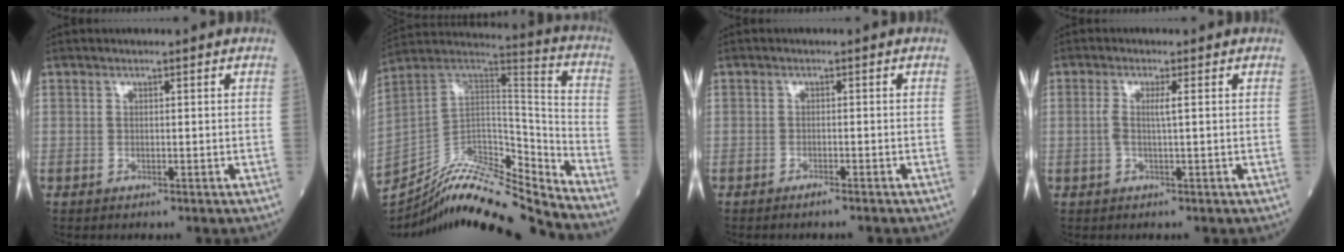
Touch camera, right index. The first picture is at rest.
{"total": 19.4, "force": [-18.6, 0.9, 5.5], "torque": [-0.097, 0.043, -0.314]}
{"total": 1.6, "force": [-1.3, -0.1, 0.8], "torque": [-0.014, -0.001, -0.018]}
{"total": 2.2, "force": [0.2, 0.0, 2.2], "torque": [-0.051, 0.002, 0.001]}